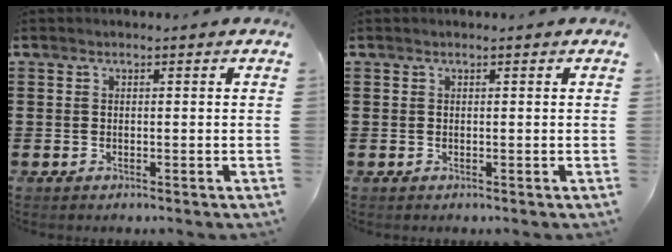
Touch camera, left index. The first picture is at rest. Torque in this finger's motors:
{"motor_torque": [2.14, 0.00, -0.02, -0.01]}